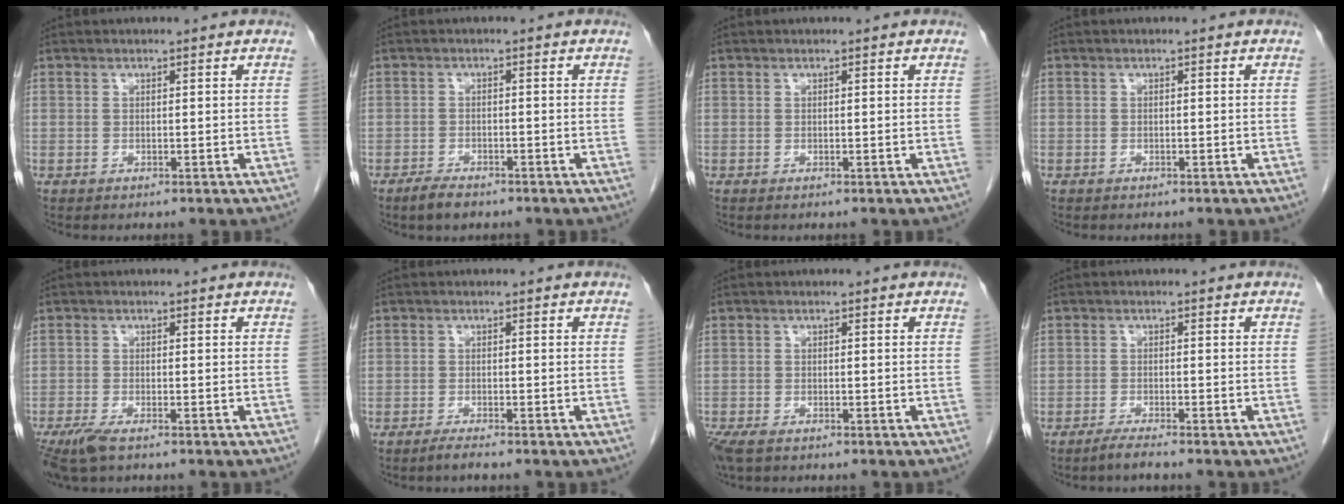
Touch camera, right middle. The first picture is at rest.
{"total": 2.9, "force": [-2.3, 1.0, 1.5], "torque": [-0.034, -0.002, -0.037]}
{"total": 0.0}
{"total": 0.0}
{"total": 4.0, "force": [-2.8, 0.9, 2.8], "torque": [-0.061, -0.011, -0.051]}
{"total": 1.4, "force": [-1.2, -0.3, 0.7], "torque": [-0.018, -0.002, -0.025]}
{"total": 3.9, "force": [-2.7, 1.5, 2.3], "torque": [-0.053, -0.013, -0.048]}
{"total": 2.0, "force": [-1.7, -0.4, 0.9], "torque": [-0.026, -0.004, -0.036]}